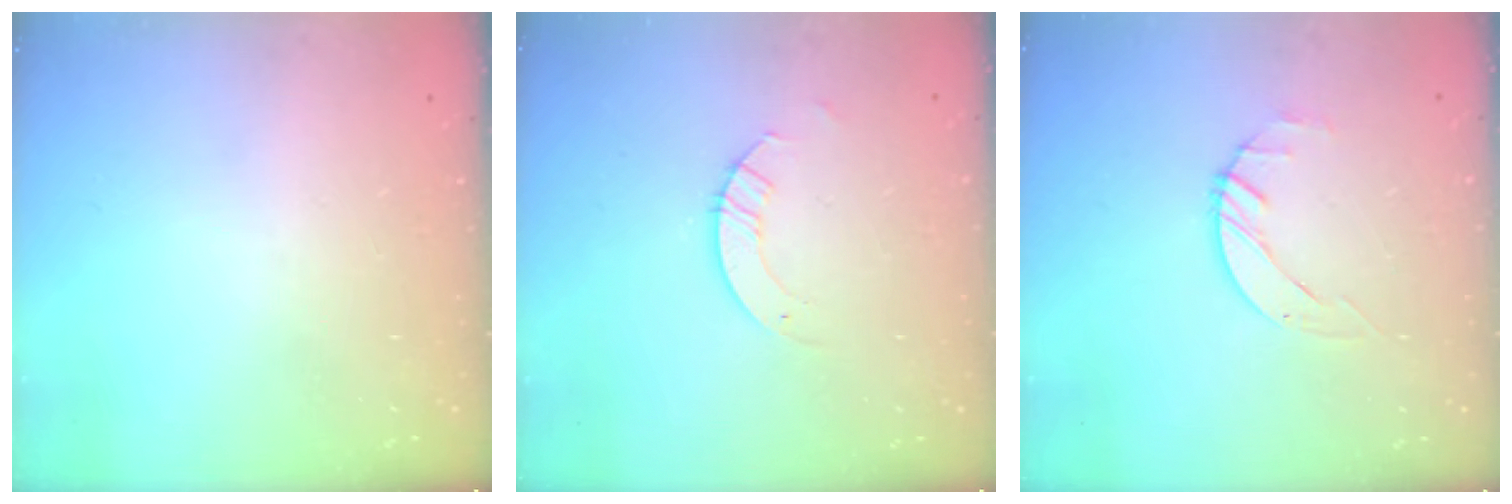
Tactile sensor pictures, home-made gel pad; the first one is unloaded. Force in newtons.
{"total": 3.3, "press": 3.3, "slide": 0.2}
{"total": 1.4, "press": 1.4, "slide": 0.2}